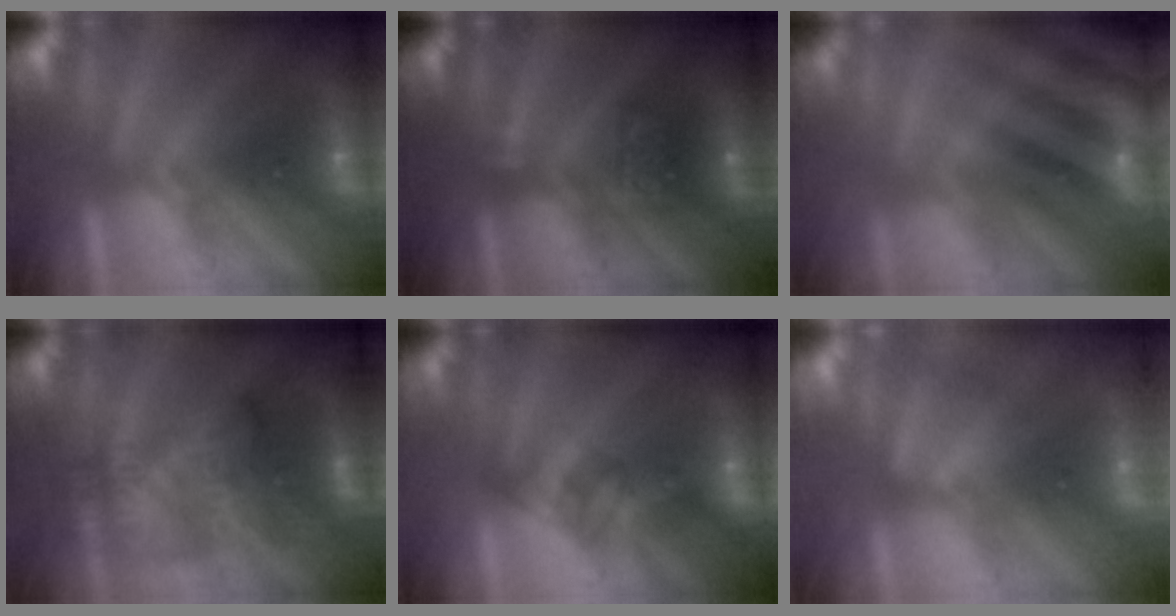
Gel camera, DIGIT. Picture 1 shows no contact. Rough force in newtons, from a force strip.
{"total": 2.5}
{"total": 8.6}
{"total": 4.1}
{"total": 1.6}
{"total": 3.4}